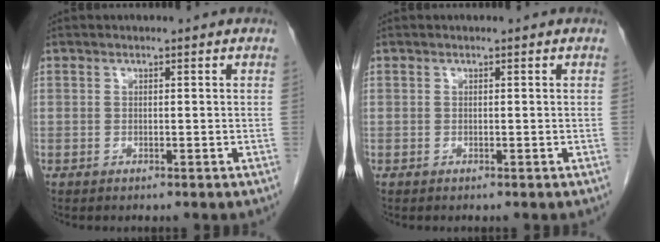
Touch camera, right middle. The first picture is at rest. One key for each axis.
{"total": 0.0}